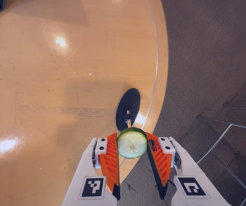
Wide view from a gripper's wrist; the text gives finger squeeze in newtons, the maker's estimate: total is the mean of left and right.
{"total": 8.9, "left": 8.9, "right": 8.9}